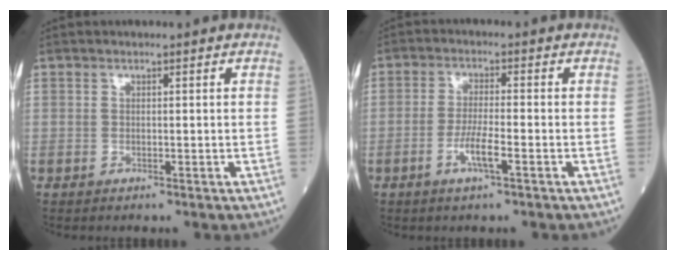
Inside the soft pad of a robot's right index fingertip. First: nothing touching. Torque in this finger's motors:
{"motor_torque": [-0.02, -0.08, 0.06, 0.08]}